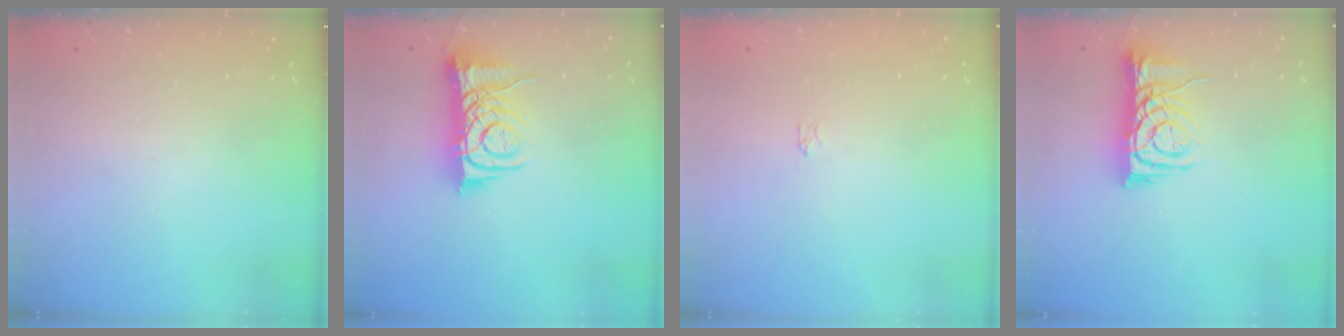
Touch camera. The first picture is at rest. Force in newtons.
{"total": 8.8, "press": 8.8, "slide": 0.6}
{"total": 0.0}
{"total": 7.9, "press": 7.9, "slide": 1.0}